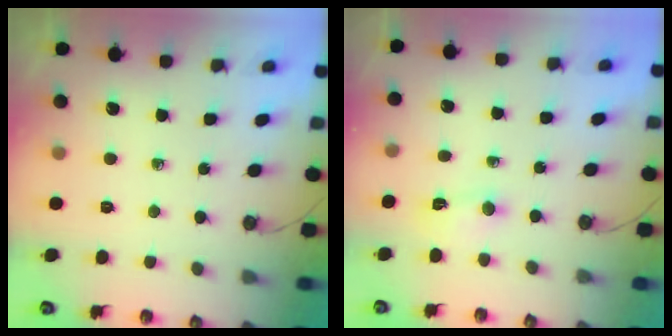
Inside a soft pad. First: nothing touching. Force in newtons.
{"total": 3.6, "press": 3.6, "slide": 0.5}